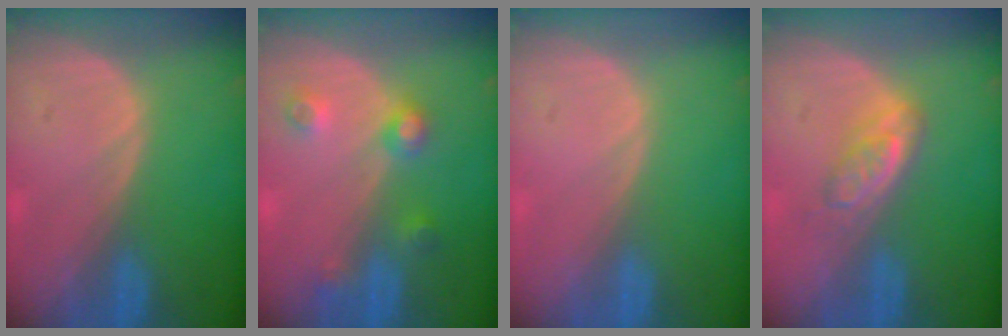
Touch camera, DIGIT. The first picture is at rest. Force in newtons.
{"total": 4.6, "press": 4.1, "slide": 2.1}
{"total": 0.0}
{"total": 4.1, "press": 4.1, "slide": 0.5}